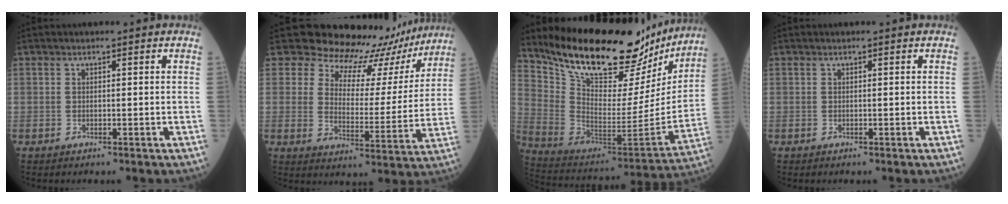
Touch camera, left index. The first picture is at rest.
{"total": 14.9, "force": [13.7, 5.5, 2.5], "torque": [-0.020, -0.036, 0.157]}
{"total": 27.0, "force": [22.7, 8.3, 12.0], "torque": [-0.194, -0.033, 0.337]}
{"total": 0.0}